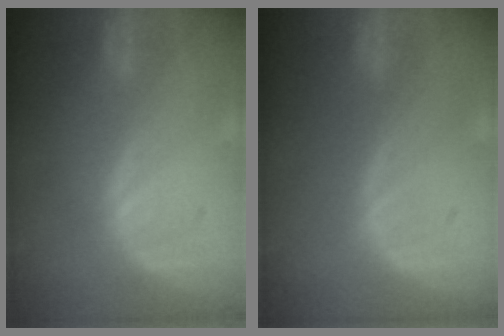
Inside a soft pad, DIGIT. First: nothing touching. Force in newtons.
{"total": 0.0}